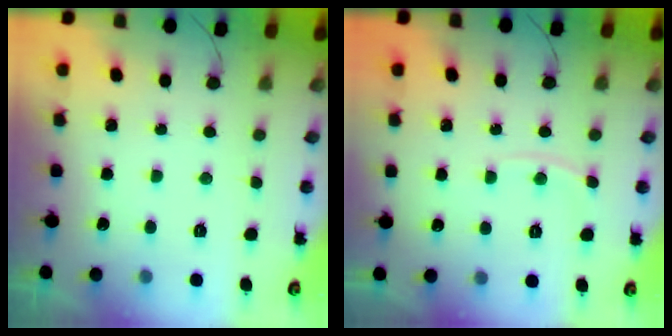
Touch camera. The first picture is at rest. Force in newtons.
{"total": 4.5, "press": 4.4, "slide": 0.4}